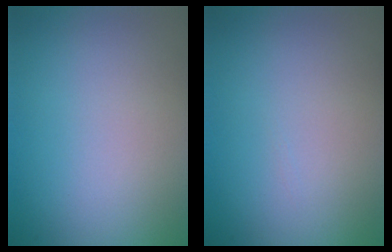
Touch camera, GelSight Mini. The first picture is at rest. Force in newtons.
{"total": 0.0}